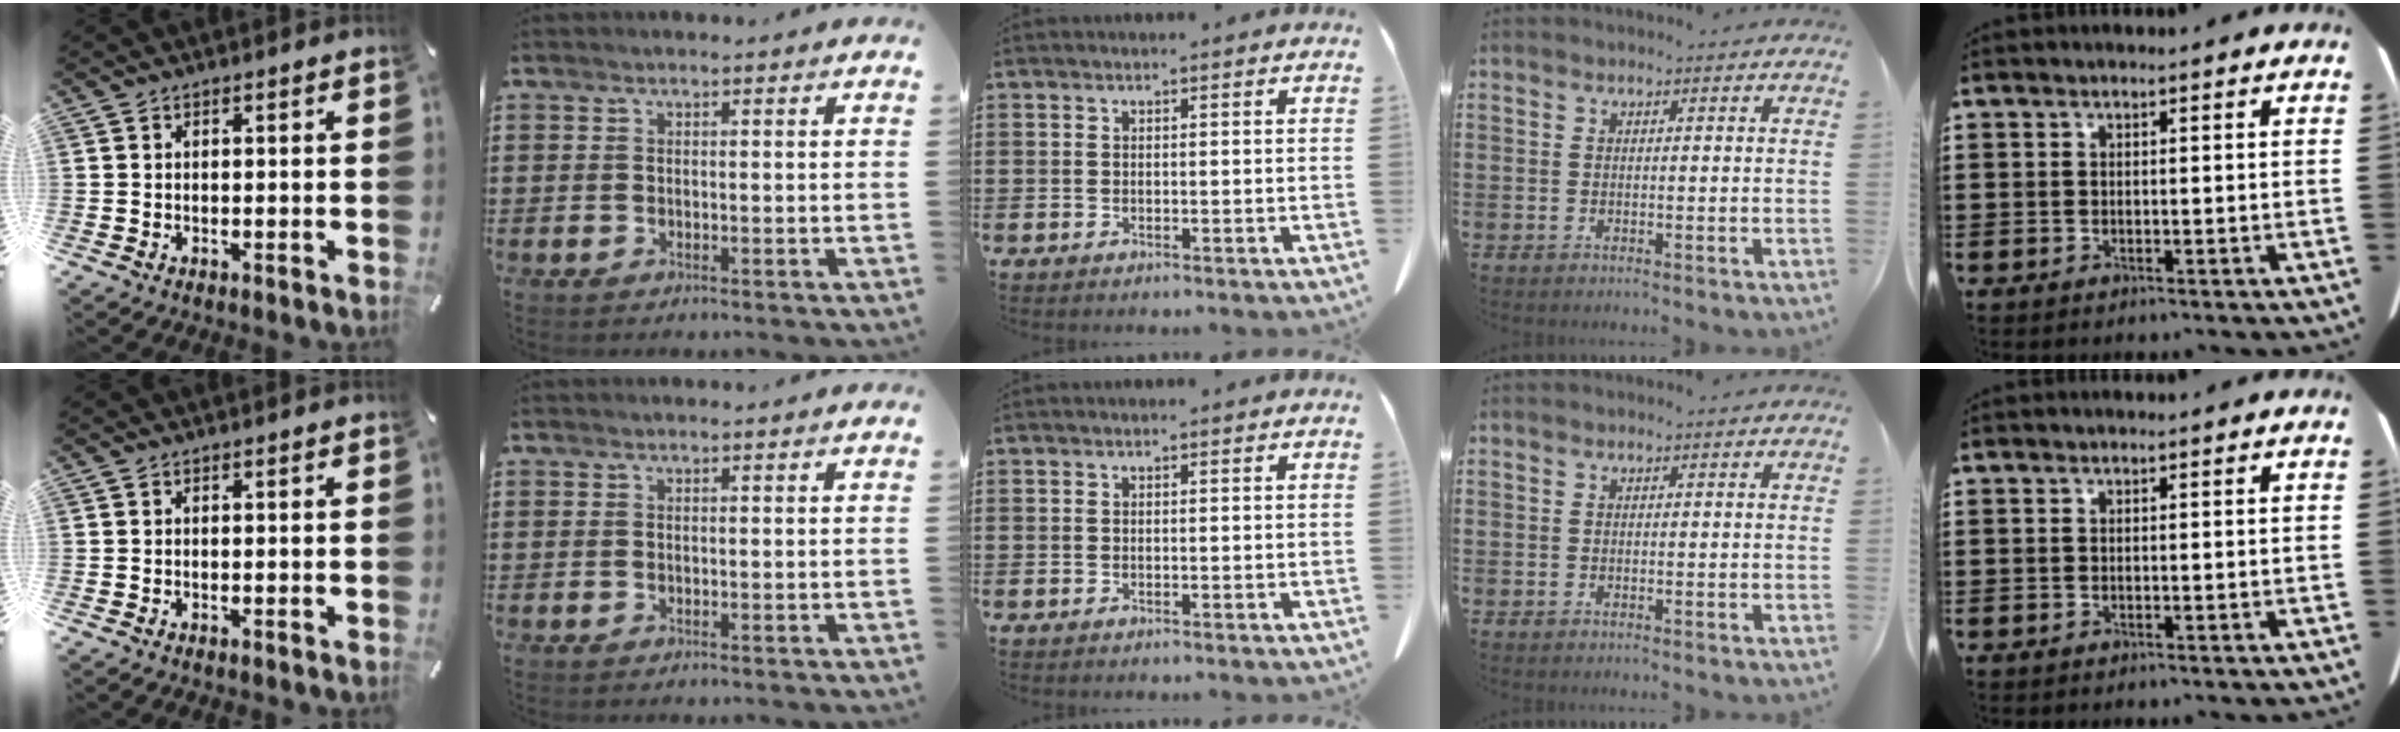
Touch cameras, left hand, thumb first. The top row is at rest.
{}